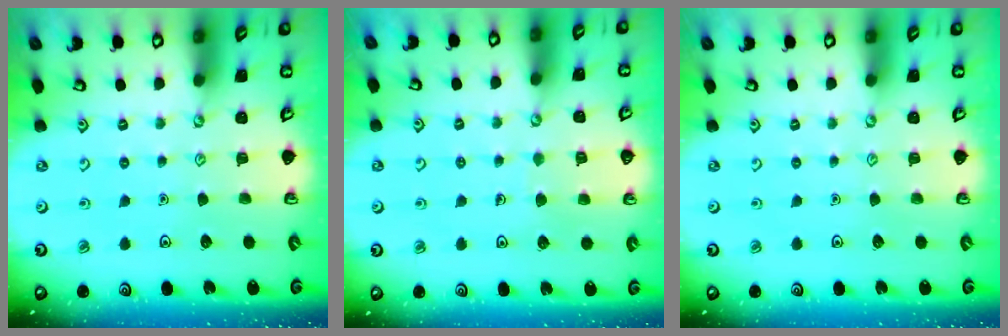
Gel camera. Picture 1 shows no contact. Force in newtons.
{"total": 4.4, "press": 4.4, "slide": 0.4}
{"total": 0.0}